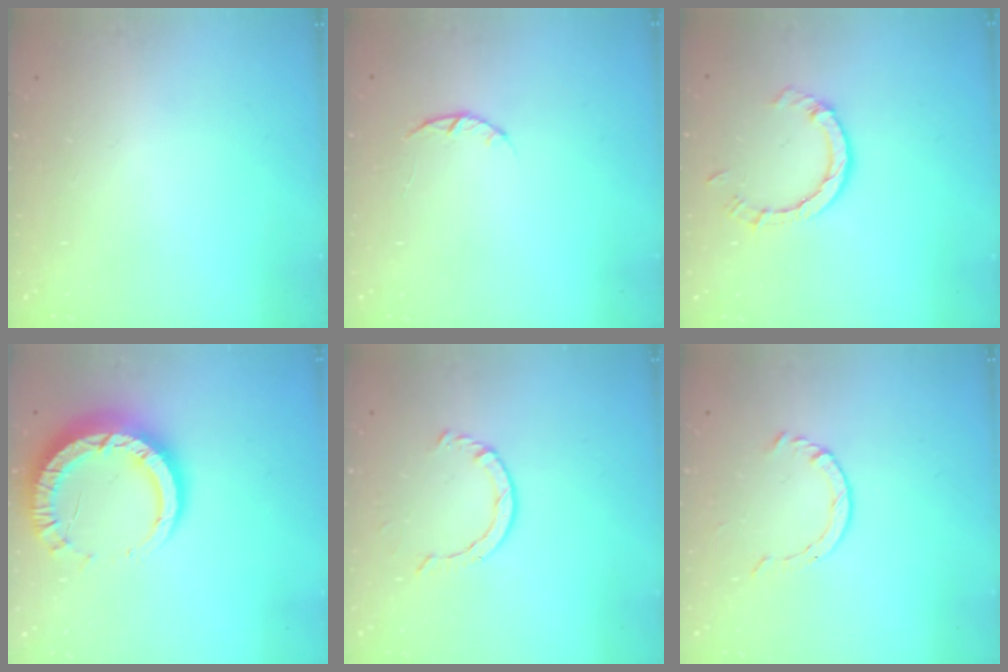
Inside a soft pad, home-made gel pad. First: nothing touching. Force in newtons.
{"total": 3.0, "press": 3.0, "slide": 0.4}
{"total": 4.8, "press": 4.8, "slide": 0.4}
{"total": 12.8, "press": 12.8, "slide": 1.2}
{"total": 2.9, "press": 2.9, "slide": 0.4}
{"total": 3.0, "press": 2.9, "slide": 0.3}